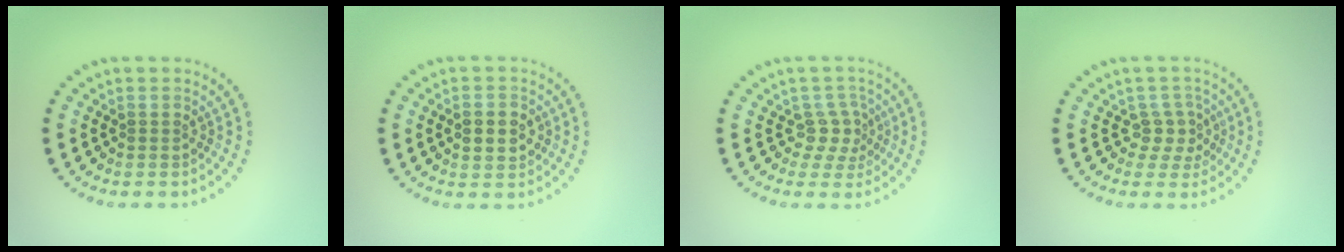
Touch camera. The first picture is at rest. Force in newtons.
{"total": 2.3, "press": 2.3, "slide": 0.2}
{"total": 2.3, "press": 1.7, "slide": 1.5}
{"total": 2.2, "press": 1.7, "slide": 1.4}